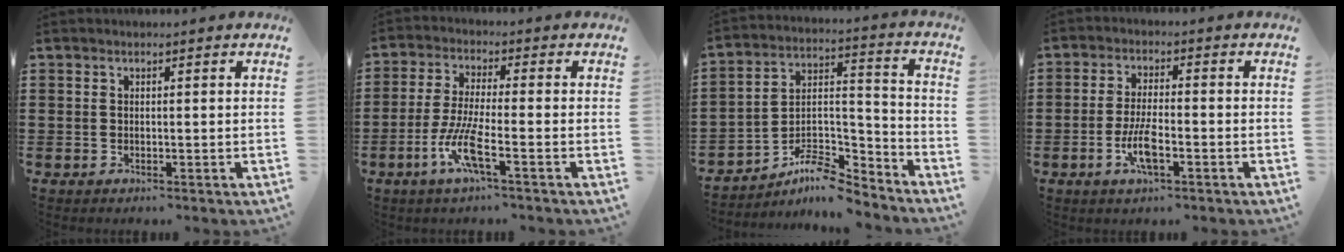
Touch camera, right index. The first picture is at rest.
{"total": 7.5, "force": [-3.4, 1.2, 6.6], "torque": [-0.156, -0.017, -0.071]}
{"total": 8.5, "force": [-7.4, 2.3, 3.4], "torque": [-0.060, 0.016, -0.144]}
{"total": 5.5, "force": [-2.0, 1.5, 4.9], "torque": [-0.108, -0.004, -0.043]}